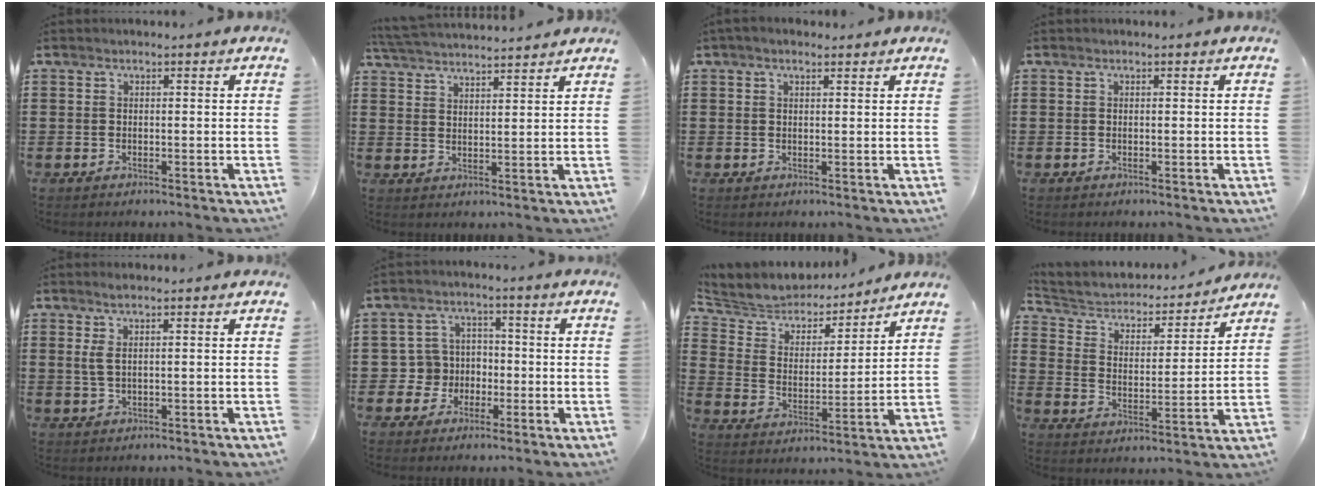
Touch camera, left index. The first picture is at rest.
{"total": 4.1, "force": [4.0, -0.2, 0.6], "torque": [-0.027, -0.020, 0.072]}
{"total": 1.5, "force": [1.1, 0.4, 0.9], "torque": [-0.019, 0.003, 0.020]}
{"total": 0.0}
{"total": 2.5, "force": [0.9, 0.7, 2.2], "torque": [-0.052, 0.001, 0.012]}
{"total": 5.5, "force": [-0.9, 5.3, 1.2], "torque": [-0.050, 0.010, -0.017]}
{"total": 5.5, "force": [5.3, 1.4, 0.2], "torque": [-0.041, -0.040, 0.087]}
{"total": 3.8, "force": [3.4, 1.5, 0.8], "torque": [-0.039, -0.026, 0.050]}